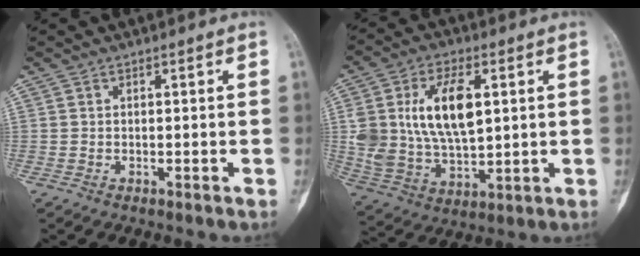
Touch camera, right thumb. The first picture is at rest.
{"total": 16.0, "force": [3.6, 8.6, 12.9], "torque": [-0.234, -0.007, 0.077]}